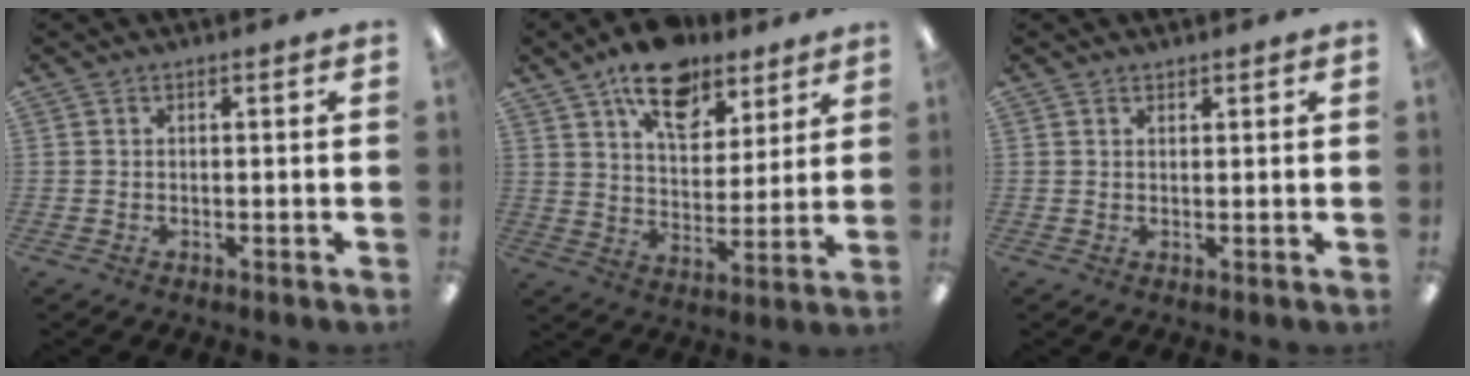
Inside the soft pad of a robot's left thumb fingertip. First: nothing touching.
{"total": 15.8, "force": [11.1, 8.1, 7.7], "torque": [-0.114, -0.056, 0.196]}
{"total": 1.0, "force": [0.9, 0.4, 0.1], "torque": [-0.001, 0.000, 0.017]}